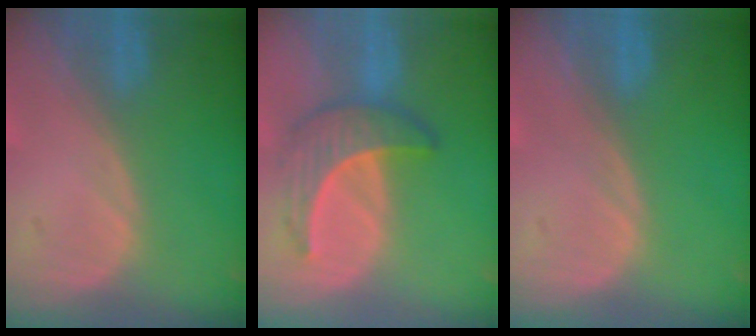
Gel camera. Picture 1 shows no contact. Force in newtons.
{"total": 6.4, "press": 6.3, "slide": 1.0}
{"total": 0.0}